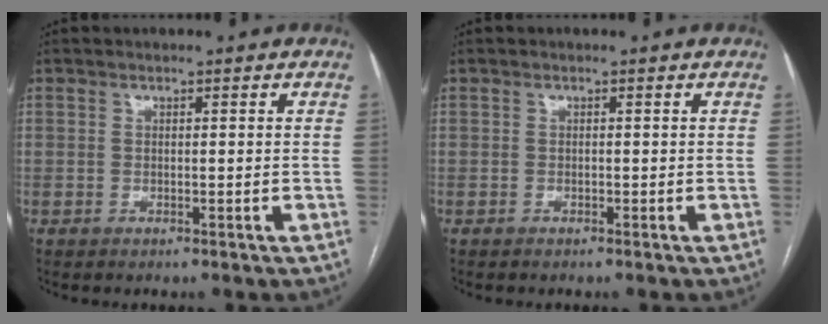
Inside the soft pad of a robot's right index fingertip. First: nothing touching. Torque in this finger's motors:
{"motor_torque": [0.05, 0.21, 0.00, -0.03]}